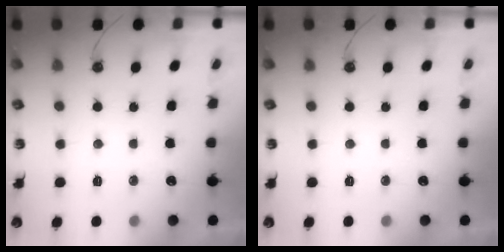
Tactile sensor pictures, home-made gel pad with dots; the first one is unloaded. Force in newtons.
{"total": 0.0}